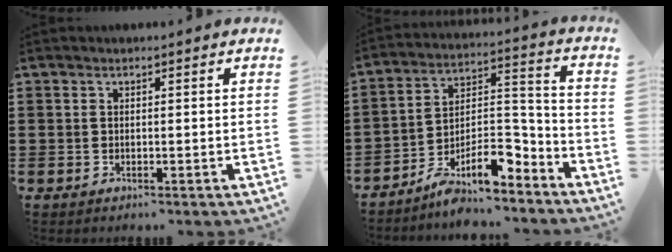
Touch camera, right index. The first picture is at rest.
{"total": 9.5, "force": [-6.6, 3.8, 5.7], "torque": [-0.103, 0.006, -0.123]}